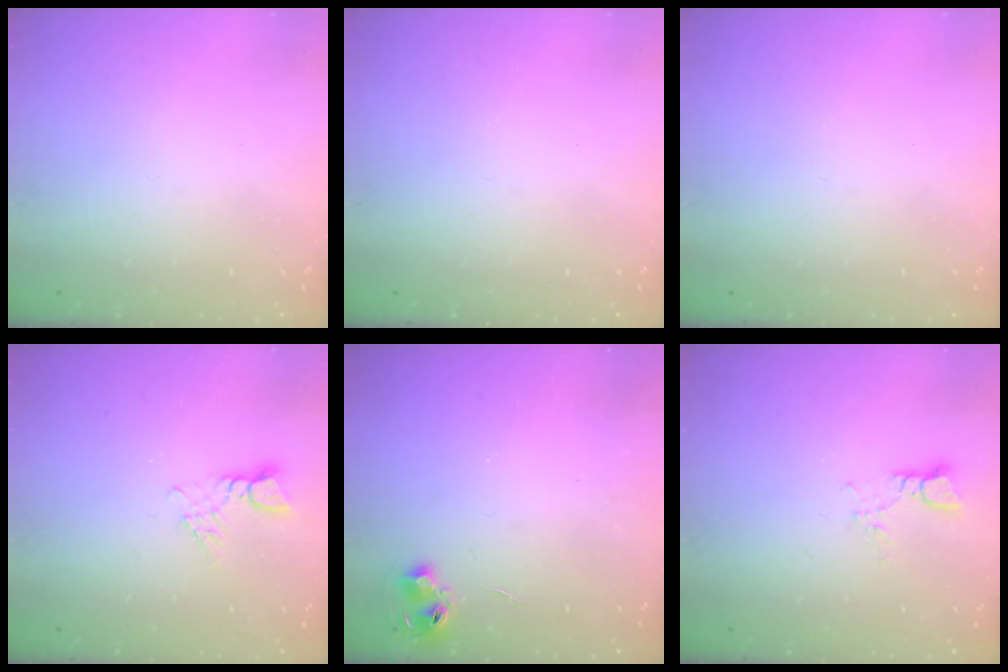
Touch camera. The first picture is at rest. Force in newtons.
{"total": 0.0}
{"total": 0.0}
{"total": 3.0, "press": 3.0, "slide": 0.4}
{"total": 5.7, "press": 5.7, "slide": 0.6}
{"total": 3.3, "press": 3.3, "slide": 0.2}